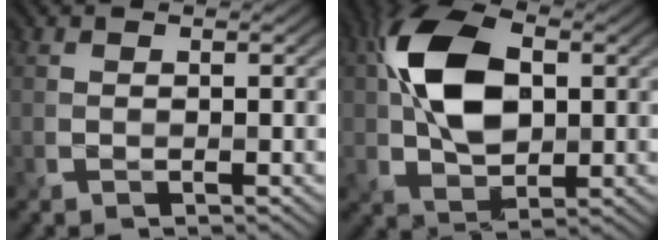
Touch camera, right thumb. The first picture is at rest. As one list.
[{"total": 11.2, "force": [1.4, 7.0, 8.6], "torque": [-0.190, 0.014, 0.022]}]